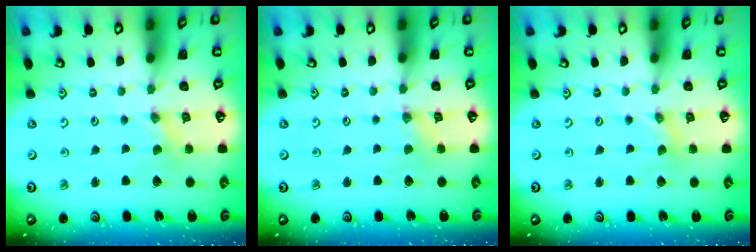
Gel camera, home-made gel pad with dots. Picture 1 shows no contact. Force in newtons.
{"total": 1.9, "press": 1.9, "slide": 0.3}
{"total": 0.0}